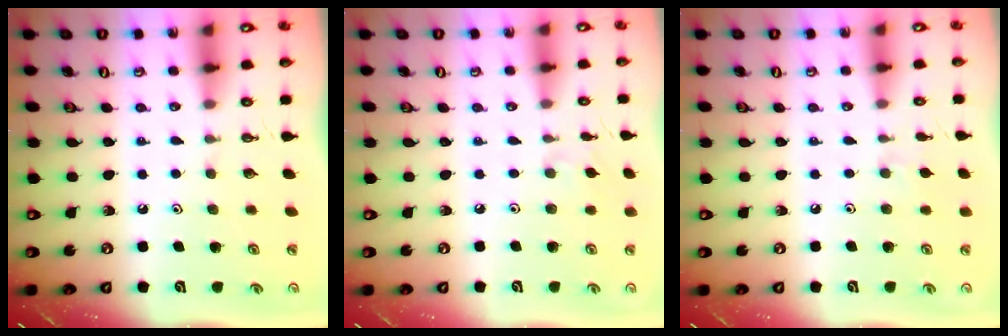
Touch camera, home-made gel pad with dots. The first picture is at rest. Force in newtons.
{"total": 2.4, "press": 2.4, "slide": 0.6}
{"total": 5.1, "press": 5.0, "slide": 0.7}